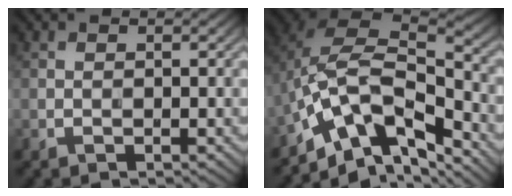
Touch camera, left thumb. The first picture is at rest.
{"total": 12.9, "force": [-7.2, 6.4, 8.6], "torque": [-0.178, 0.009, -0.134]}